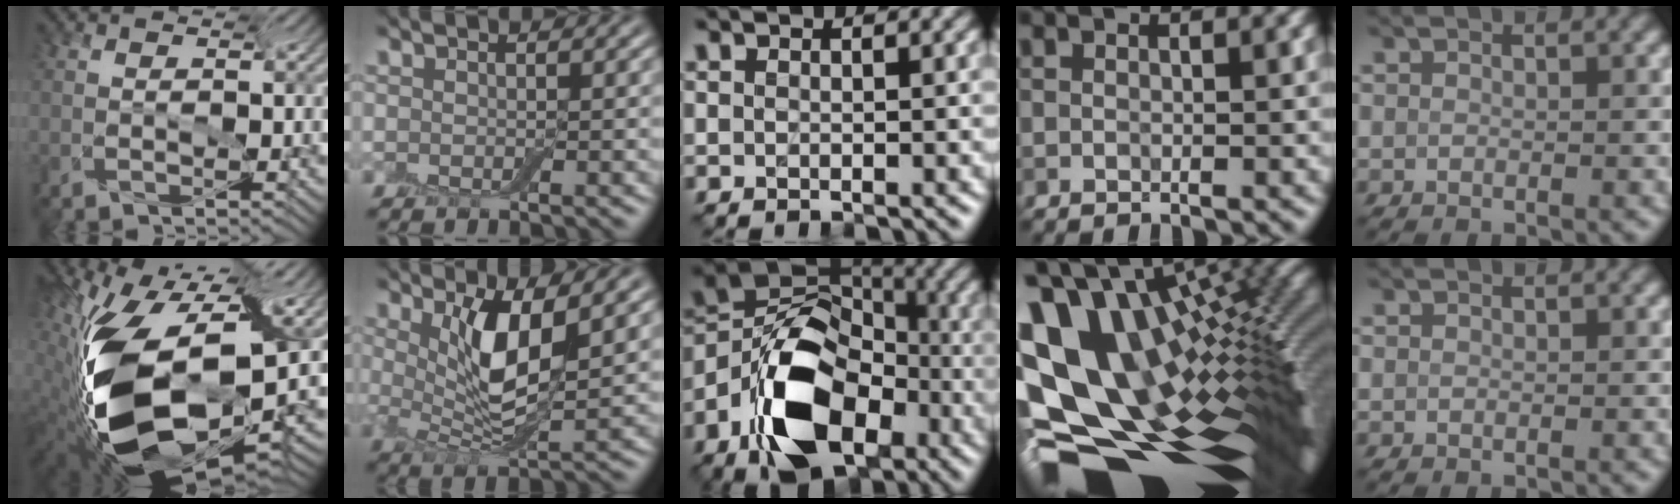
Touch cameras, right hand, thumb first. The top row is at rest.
{"thumb": {"total": 16.8, "force": [-4.6, 9.1, 13.4], "torque": [-0.310, -0.029, -0.066]}, "index": {"total": 5.2, "force": [1.9, 1.6, 4.6], "torque": [-0.097, -0.008, 0.037]}, "middle": {"total": 13.7, "force": [-6.1, 8.5, 8.9], "torque": [-0.174, -0.020, -0.120]}, "ring": {"total": 18.7, "force": [1.7, 11.2, 14.9], "torque": [-0.240, -0.032, 0.068]}}